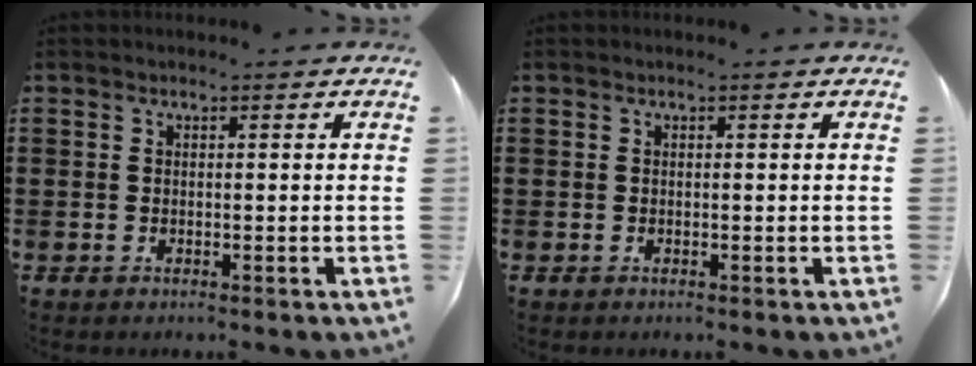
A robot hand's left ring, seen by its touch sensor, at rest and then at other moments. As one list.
[{"total": 0.0}]